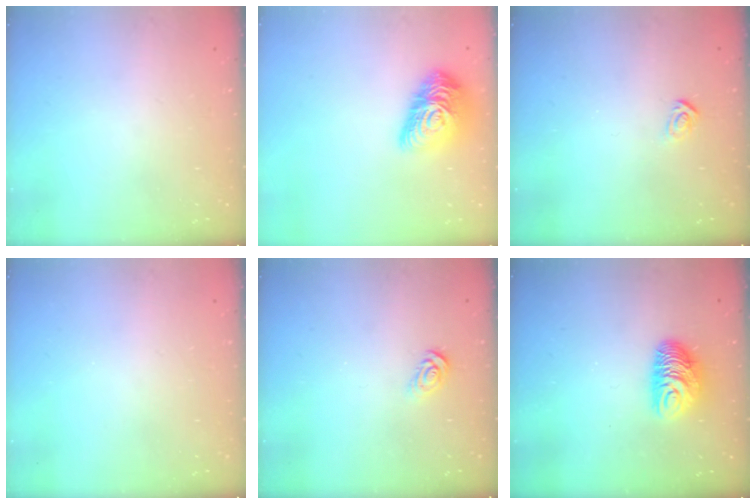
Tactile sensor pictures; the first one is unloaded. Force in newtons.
{"total": 15.7, "press": 15.7, "slide": 0.7}
{"total": 3.6, "press": 3.6, "slide": 0.4}
{"total": 0.0}
{"total": 3.1, "press": 3.1, "slide": 0.3}
{"total": 9.3, "press": 9.2, "slide": 0.6}